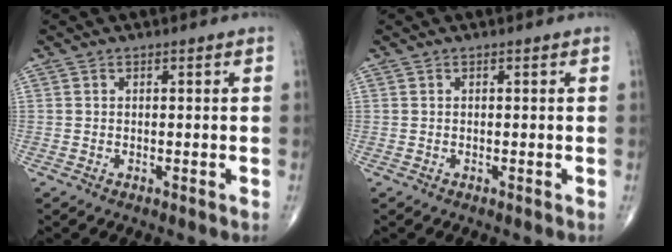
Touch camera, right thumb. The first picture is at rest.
{"total": 0.0}